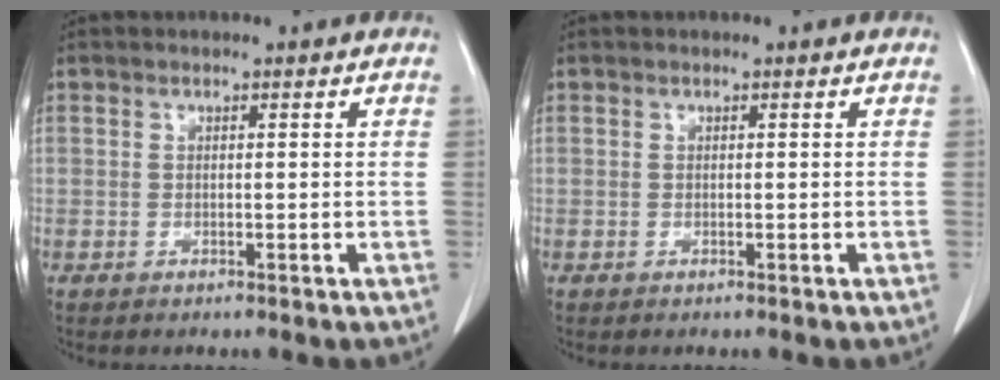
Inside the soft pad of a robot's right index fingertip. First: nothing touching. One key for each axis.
{"total": 0.0}